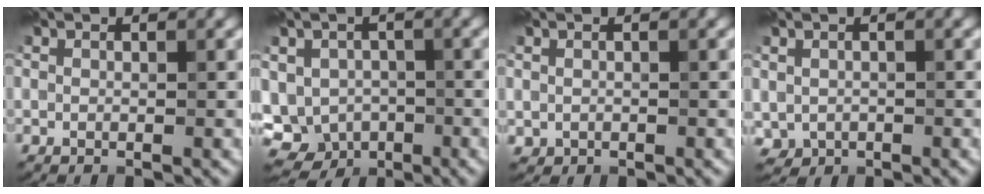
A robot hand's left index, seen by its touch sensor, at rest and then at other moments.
{"total": 7.7, "force": [-2.9, 6.2, 3.4], "torque": [-0.044, -0.010, -0.047]}
{"total": 0.6, "force": [0.1, 0.6, 0.2], "torque": [-0.002, -0.005, 0.003]}
{"total": 2.2, "force": [-0.2, 1.8, 1.2], "torque": [-0.028, -0.011, 0.000]}